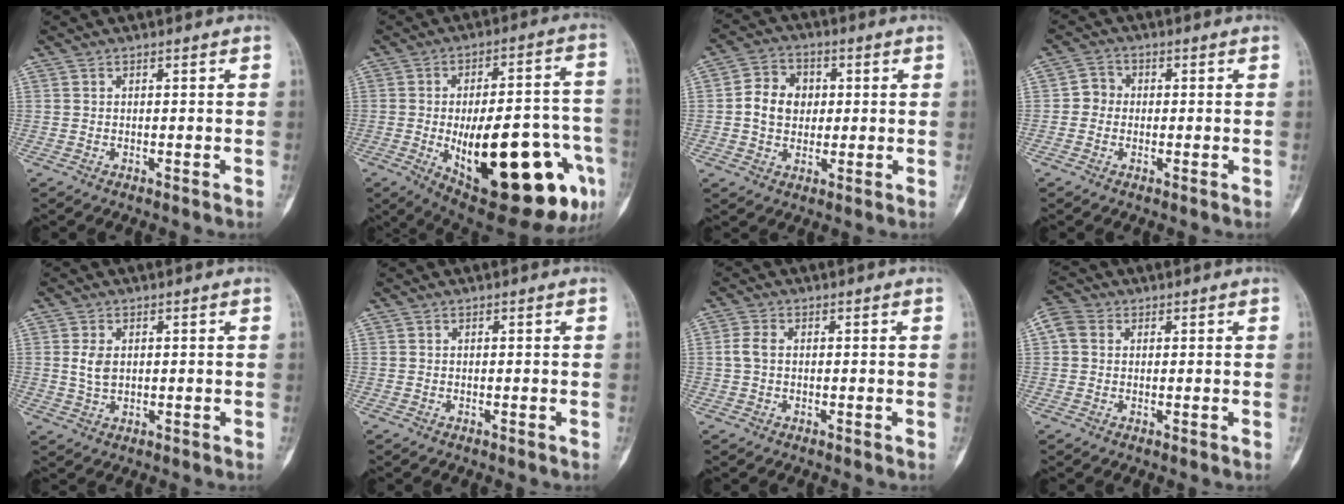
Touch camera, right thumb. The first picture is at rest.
{"total": 30.5, "force": [-9.0, 11.4, 26.8], "torque": [-0.325, 0.010, -0.102]}
{"total": 8.5, "force": [0.6, 7.0, 4.8], "torque": [-0.053, 0.009, 0.005]}
{"total": 3.0, "force": [-0.4, 2.8, 1.1], "torque": [0.001, 0.009, -0.016]}
{"total": 3.7, "force": [0.6, 2.6, 2.6], "torque": [-0.042, -0.001, 0.016]}
{"total": 0.0}
{"total": 2.6, "force": [0.0, 1.6, 2.0], "torque": [-0.049, 0.005, -0.003]}
{"total": 4.1, "force": [1.0, 3.3, 2.0], "torque": [-0.042, 0.014, 0.015]}